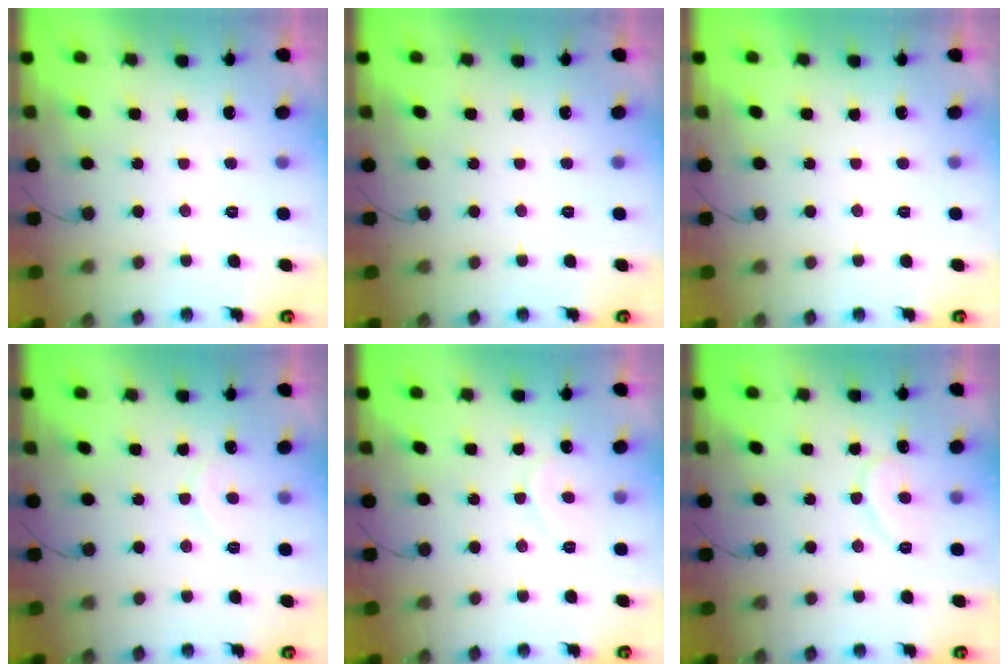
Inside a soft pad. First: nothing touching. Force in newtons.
{"total": 0.0}
{"total": 1.7, "press": 1.7, "slide": 0.1}
{"total": 5.1, "press": 5.1, "slide": 0.4}
{"total": 6.4, "press": 6.4, "slide": 0.5}
{"total": 8.0, "press": 7.9, "slide": 0.7}